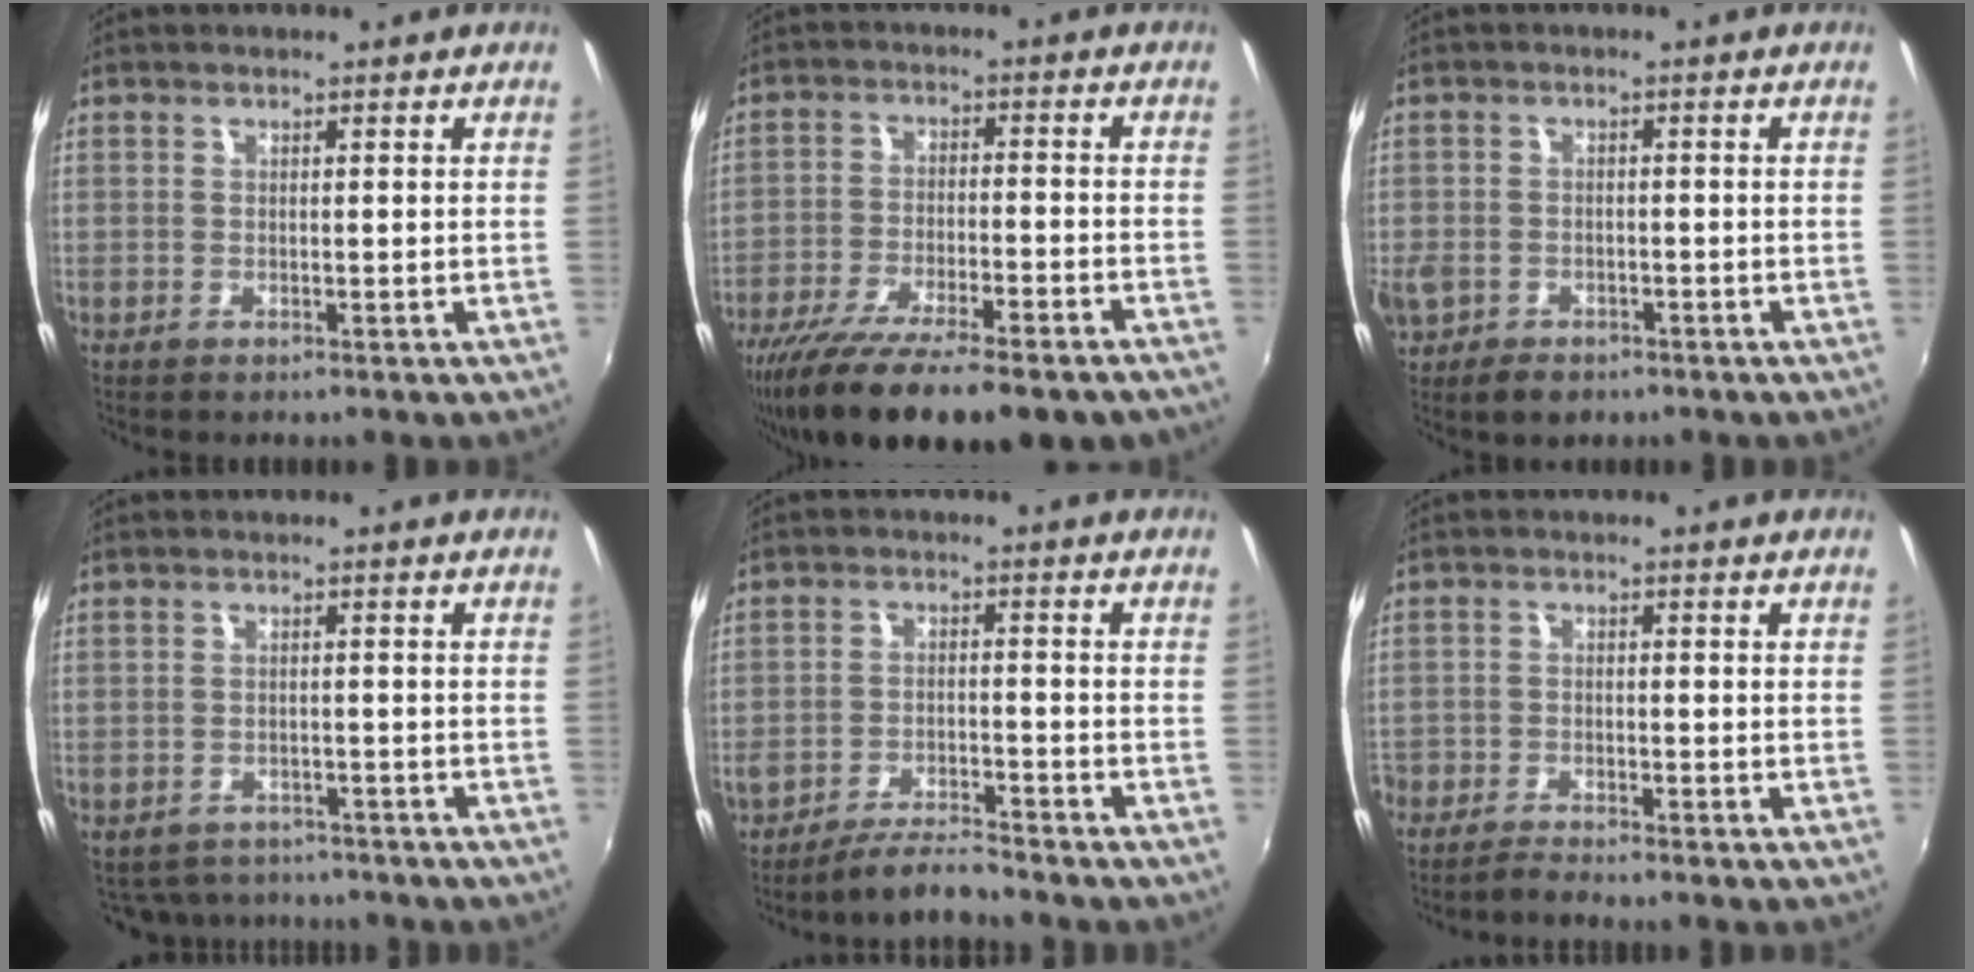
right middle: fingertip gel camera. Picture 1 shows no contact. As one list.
[{"total": 22.5, "force": [-17.2, 6.1, 13.1], "torque": [-0.244, -0.059, -0.261]}, {"total": 7.9, "force": [-3.8, 5.9, 3.8], "torque": [-0.103, -0.013, -0.061]}, {"total": 7.1, "force": [-6.1, 3.2, 1.5], "torque": [-0.044, -0.010, -0.087]}, {"total": 5.3, "force": [-5.0, 0.3, 1.6], "torque": [-0.049, -0.002, -0.089]}, {"total": 2.7, "force": [-2.7, 0.3, 0.2], "torque": [-0.020, -0.008, -0.059]}]